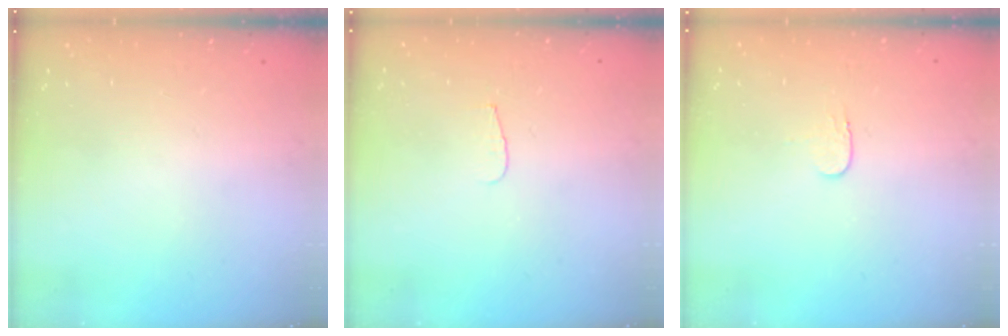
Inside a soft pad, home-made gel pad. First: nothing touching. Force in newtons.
{"total": 3.4, "press": 3.4, "slide": 0.3}
{"total": 3.5, "press": 3.5, "slide": 0.4}